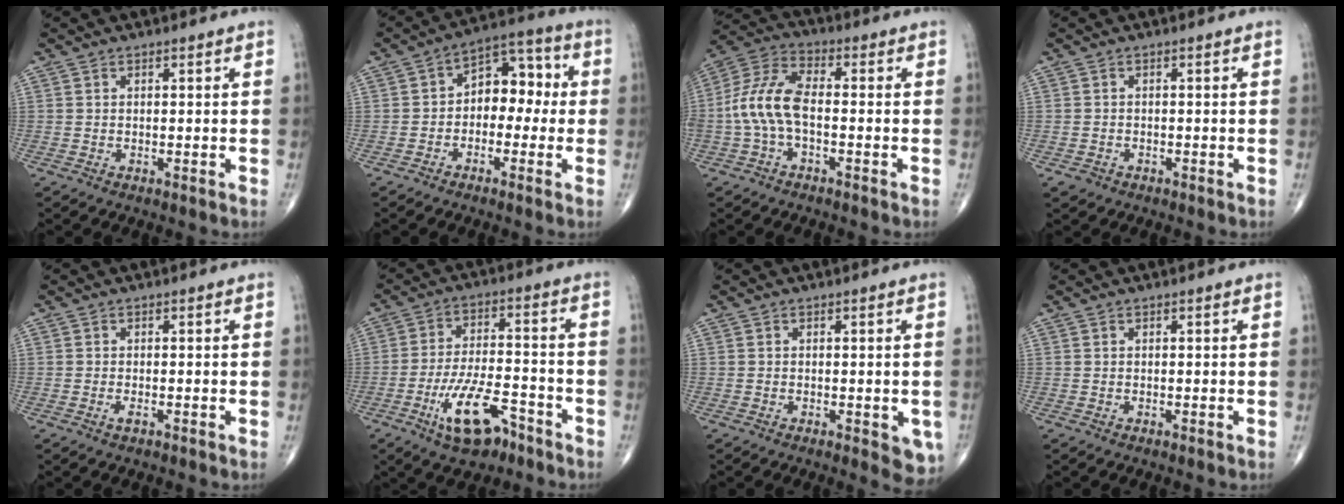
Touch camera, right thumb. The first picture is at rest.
{"total": 9.2, "force": [-0.4, 6.3, 6.6], "torque": [-0.056, 0.042, -0.025]}
{"total": 10.5, "force": [-1.7, 5.3, 9.0], "torque": [-0.197, 0.035, -0.040]}
{"total": 1.1, "force": [-0.9, 0.6, 0.2], "torque": [-0.007, 0.000, -0.019]}
{"total": 0.9, "force": [-0.4, 0.3, 0.7], "torque": [-0.014, -0.001, -0.008]}
{"total": 11.9, "force": [-6.5, 4.9, 8.6], "torque": [-0.151, 0.034, -0.109]}
{"total": 4.9, "force": [-1.6, 2.0, 4.2], "torque": [-0.030, -0.007, -0.018]}
{"total": 0.0}